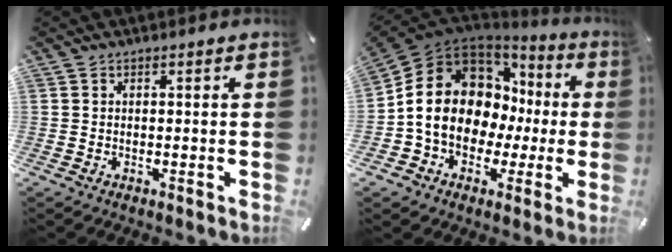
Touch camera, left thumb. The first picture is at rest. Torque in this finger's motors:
{"motor_torque": [0.78, 1.94, 2.77, 0.00, 0.72]}